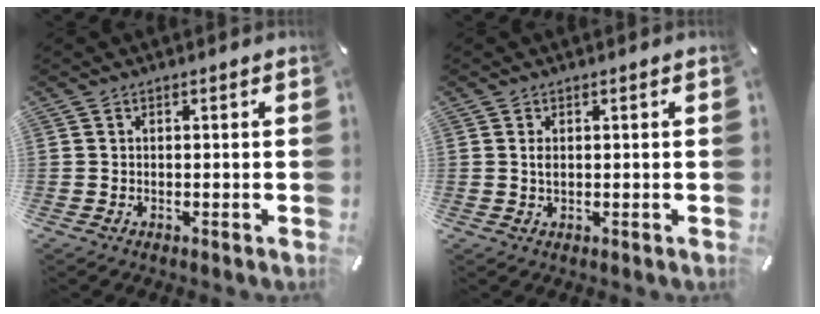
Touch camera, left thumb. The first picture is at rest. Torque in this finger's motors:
{"motor_torque": [0.38, 0.47, 0.18, -0.15, -0.01]}